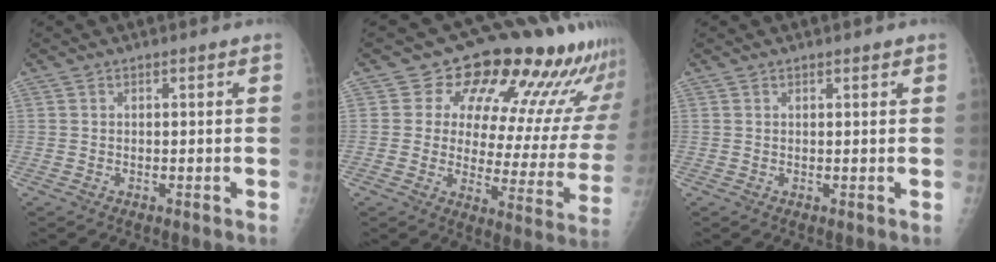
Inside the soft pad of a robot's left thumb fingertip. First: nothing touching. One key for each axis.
{"total": 20.3, "fx": 15.4, "fy": 8.2, "fz": 10.3, "tx": -0.079, "ty": -0.102, "tz": 0.184}
{"total": 0.8, "fx": 0.6, "fy": 0.2, "fz": 0.4, "tx": -0.004, "ty": -0.002, "tz": 0.008}